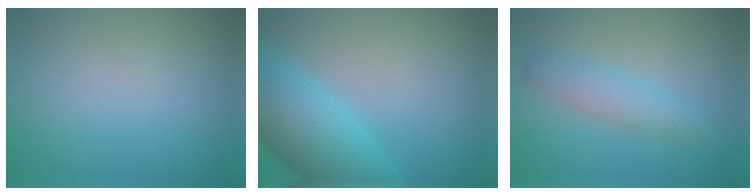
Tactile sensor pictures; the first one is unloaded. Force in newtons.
{"total": 7.7, "press": 7.7, "slide": 0.3}
{"total": 2.8, "press": 2.8, "slide": 0.1}